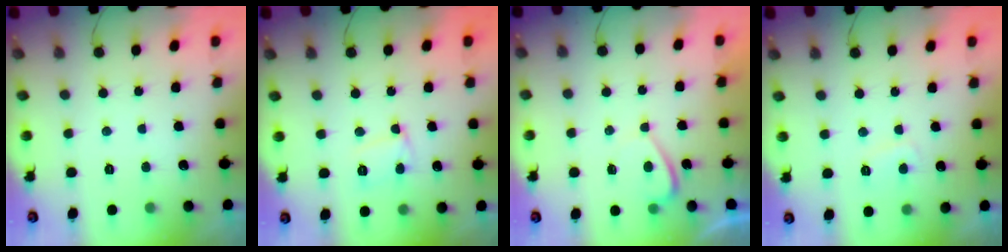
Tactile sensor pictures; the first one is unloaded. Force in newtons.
{"total": 7.7, "press": 7.7, "slide": 0.6}
{"total": 2.1, "press": 2.0, "slide": 0.7}
{"total": 2.8, "press": 2.7, "slide": 0.6}